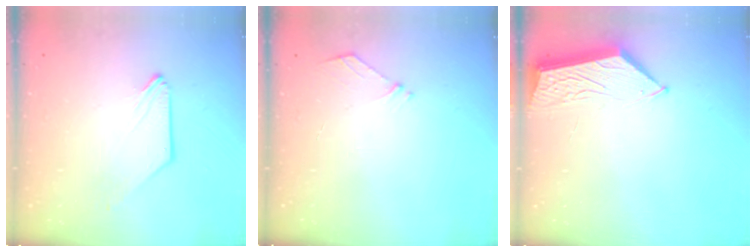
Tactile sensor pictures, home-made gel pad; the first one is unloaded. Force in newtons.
{"total": 4.3, "press": 4.2, "slide": 0.6}
{"total": 4.5, "press": 4.4, "slide": 0.4}